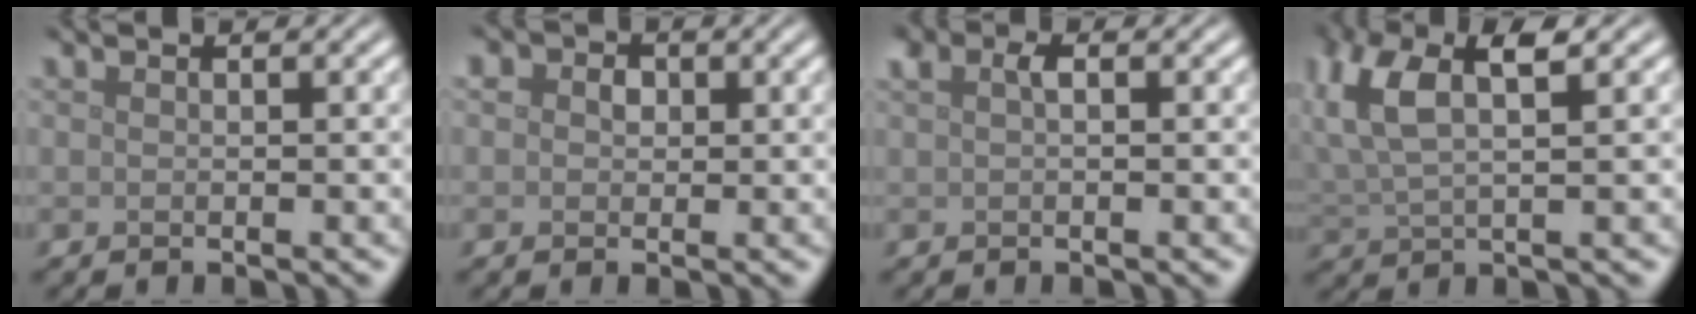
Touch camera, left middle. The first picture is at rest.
{"total": 4.5, "force": [1.6, 3.5, 2.4], "torque": [-0.024, 0.022, -0.014]}
{"total": 1.4, "force": [0.6, 0.7, 1.1], "torque": [-0.026, 0.006, 0.011]}
{"total": 6.4, "force": [2.5, 2.5, 5.3], "torque": [-0.117, 0.013, 0.045]}